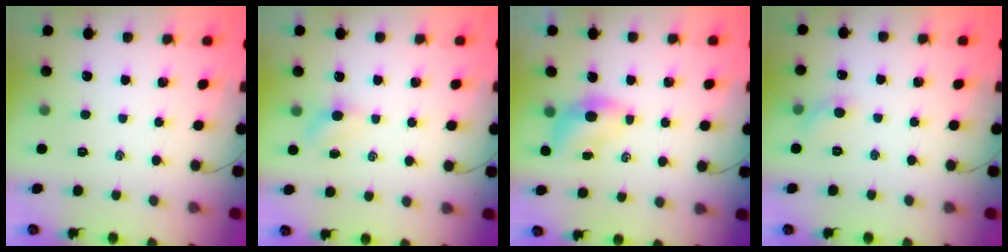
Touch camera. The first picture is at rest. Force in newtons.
{"total": 4.0, "press": 3.8, "slide": 1.2}
{"total": 4.8, "press": 4.7, "slide": 0.8}
{"total": 5.0, "press": 4.7, "slide": 1.6}